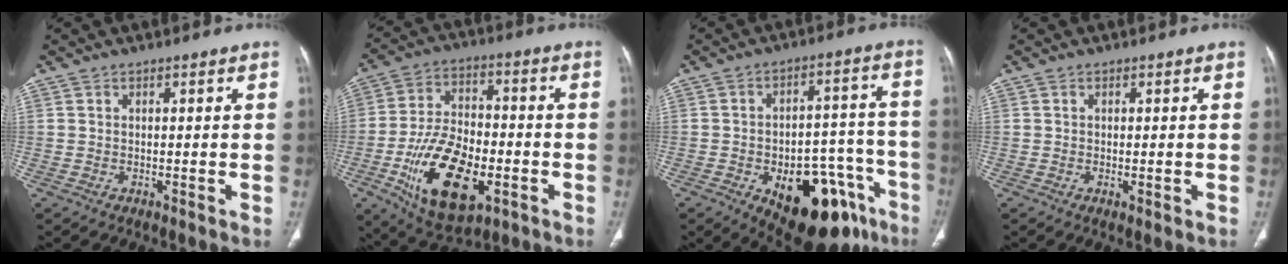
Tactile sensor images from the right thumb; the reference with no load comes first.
{"total": 19.6, "force": [-6.6, 10.6, 15.0], "torque": [-0.245, 0.019, -0.103]}
{"total": 22.7, "force": [-11.3, 11.7, 15.9], "torque": [-0.156, 0.070, -0.143]}
{"total": 1.1, "force": [-0.3, 0.4, 1.0], "torque": [-0.018, -0.004, -0.002]}